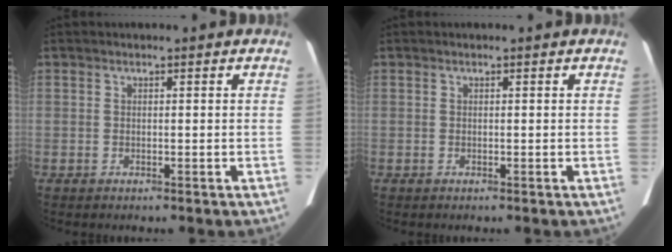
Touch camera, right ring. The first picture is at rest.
{"total": 0.0}